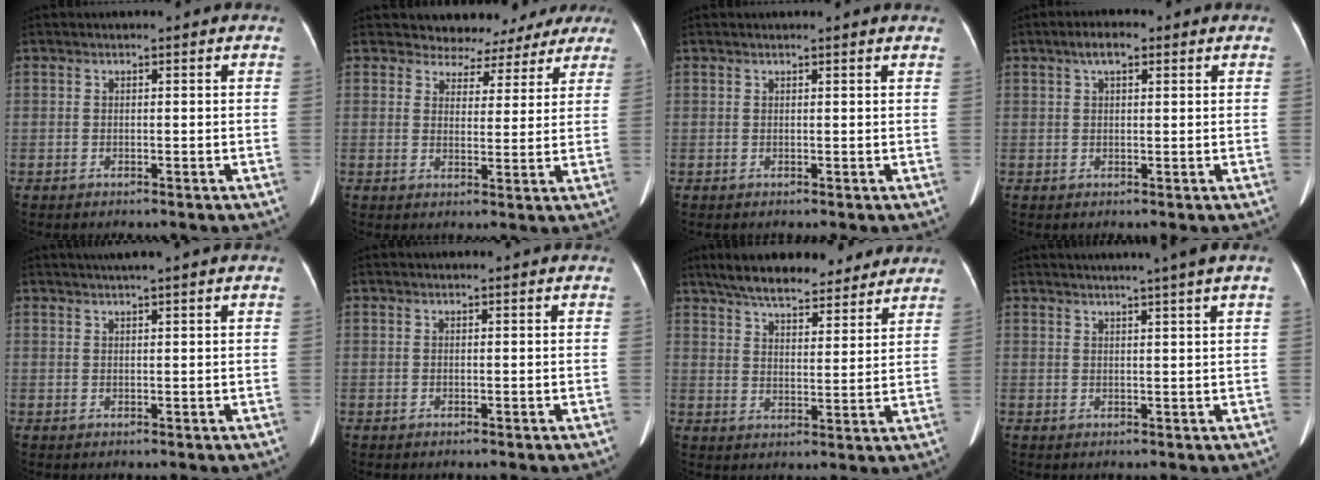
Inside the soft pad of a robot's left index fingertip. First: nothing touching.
{"total": 9.6, "force": [8.4, 4.6, 0.2], "torque": [0.023, 0.010, 0.075]}
{"total": 1.9, "force": [1.8, -0.2, 0.5], "torque": [-0.016, 0.005, 0.014]}
{"total": 3.2, "force": [1.7, 1.2, 2.4], "torque": [-0.048, 0.015, 0.026]}
{"total": 3.9, "force": [3.2, -0.6, 2.2], "torque": [-0.026, 0.024, 0.049]}
{"total": 0.8, "force": [0.8, 0.0, 0.2], "torque": [-0.007, 0.005, 0.009]}
{"total": 16.4, "force": [13.9, 4.2, 7.6], "torque": [-0.120, 0.027, 0.201]}
{"total": 5.3, "force": [4.1, -1.5, 3.0], "torque": [-0.040, 0.009, 0.050]}